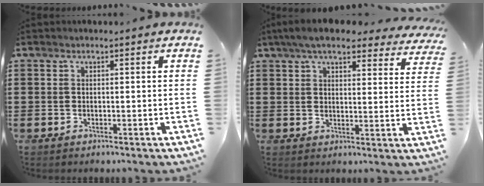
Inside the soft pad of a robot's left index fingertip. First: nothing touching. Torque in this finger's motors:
{"motor_torque": [2.14, 0.00, 1.05, 0.17]}